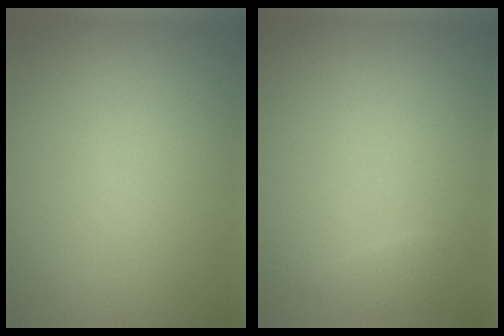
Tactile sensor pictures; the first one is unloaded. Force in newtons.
{"total": 0.8, "press": 0.8, "slide": 0.1}